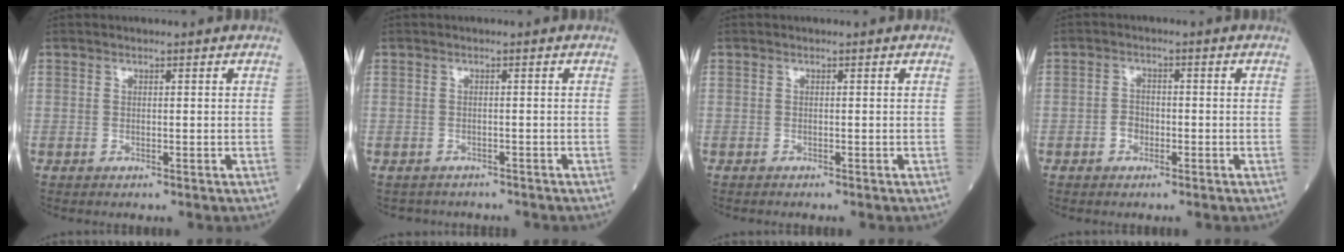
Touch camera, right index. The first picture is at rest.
{"total": 3.1, "force": [-2.8, 1.3, 0.1], "torque": [-0.005, -0.001, -0.035]}
{"total": 0.0}
{"total": 2.0, "force": [-1.0, 1.5, 0.9], "torque": [-0.014, 0.007, -0.018]}